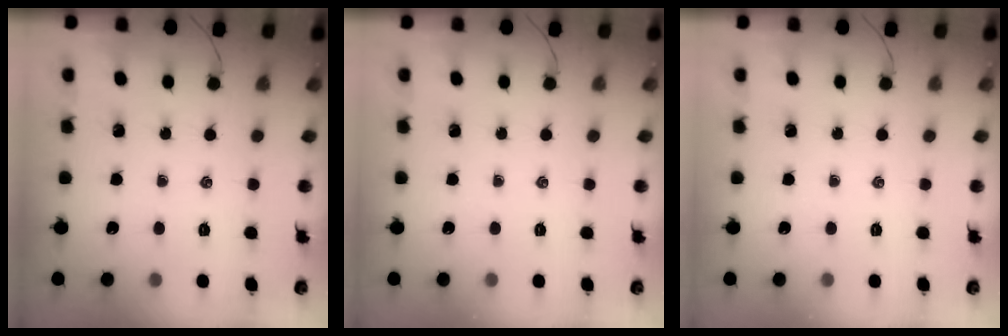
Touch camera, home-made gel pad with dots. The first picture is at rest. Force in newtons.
{"total": 0.0}
{"total": 0.0}